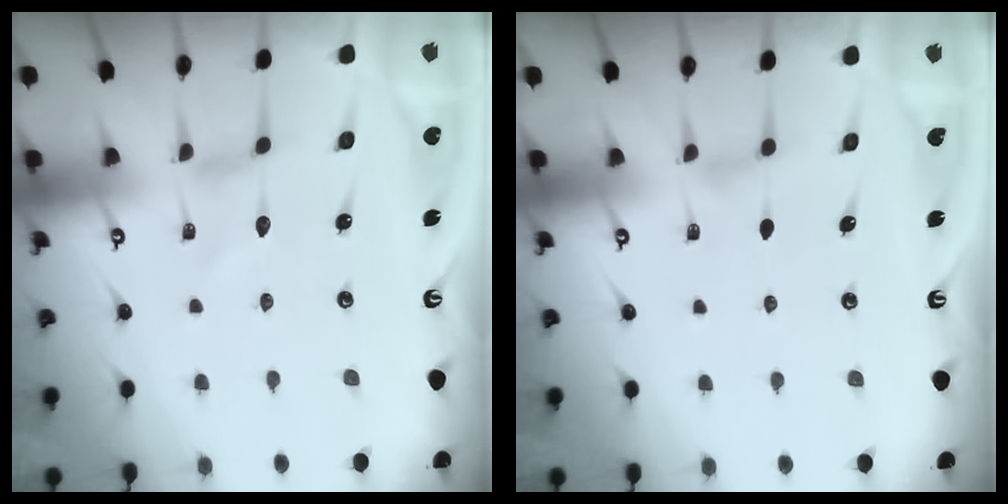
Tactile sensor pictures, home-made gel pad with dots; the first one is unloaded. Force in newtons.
{"total": 1.3, "press": 1.3, "slide": 0.2}